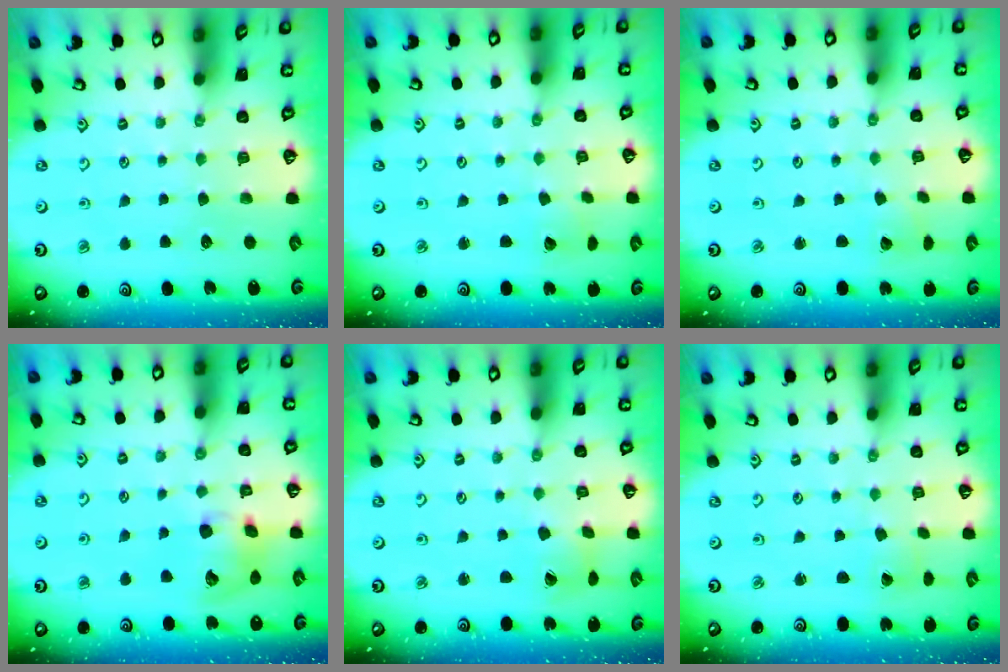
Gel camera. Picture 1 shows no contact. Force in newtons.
{"total": 3.0, "press": 3.0, "slide": 0.3}
{"total": 1.8, "press": 1.7, "slide": 0.3}
{"total": 13.3, "press": 13.2, "slide": 2.1}
{"total": 2.8, "press": 2.8, "slide": 0.4}
{"total": 1.0, "press": 1.0, "slide": 0.0}